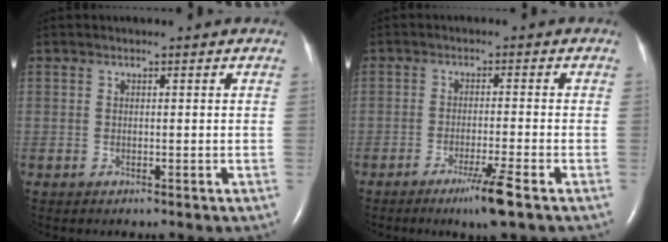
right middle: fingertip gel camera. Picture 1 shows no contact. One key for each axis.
{"total": 5.0, "fx": -3.2, "fy": -0.7, "fz": 3.8, "tx": -0.072, "ty": -0.014, "tz": -0.059}